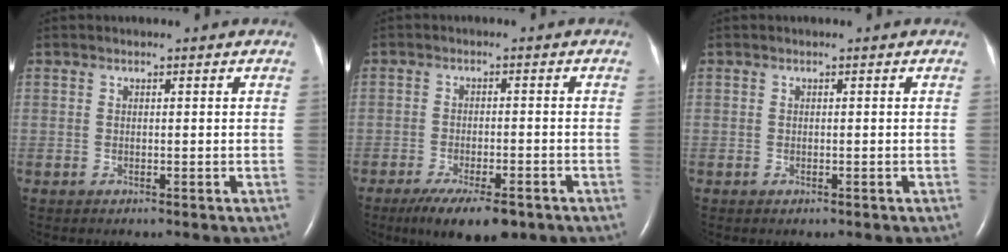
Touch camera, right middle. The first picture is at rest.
{"total": 9.4, "force": [-6.5, 2.6, 6.3], "torque": [-0.100, -0.015, -0.099]}
{"total": 0.0}